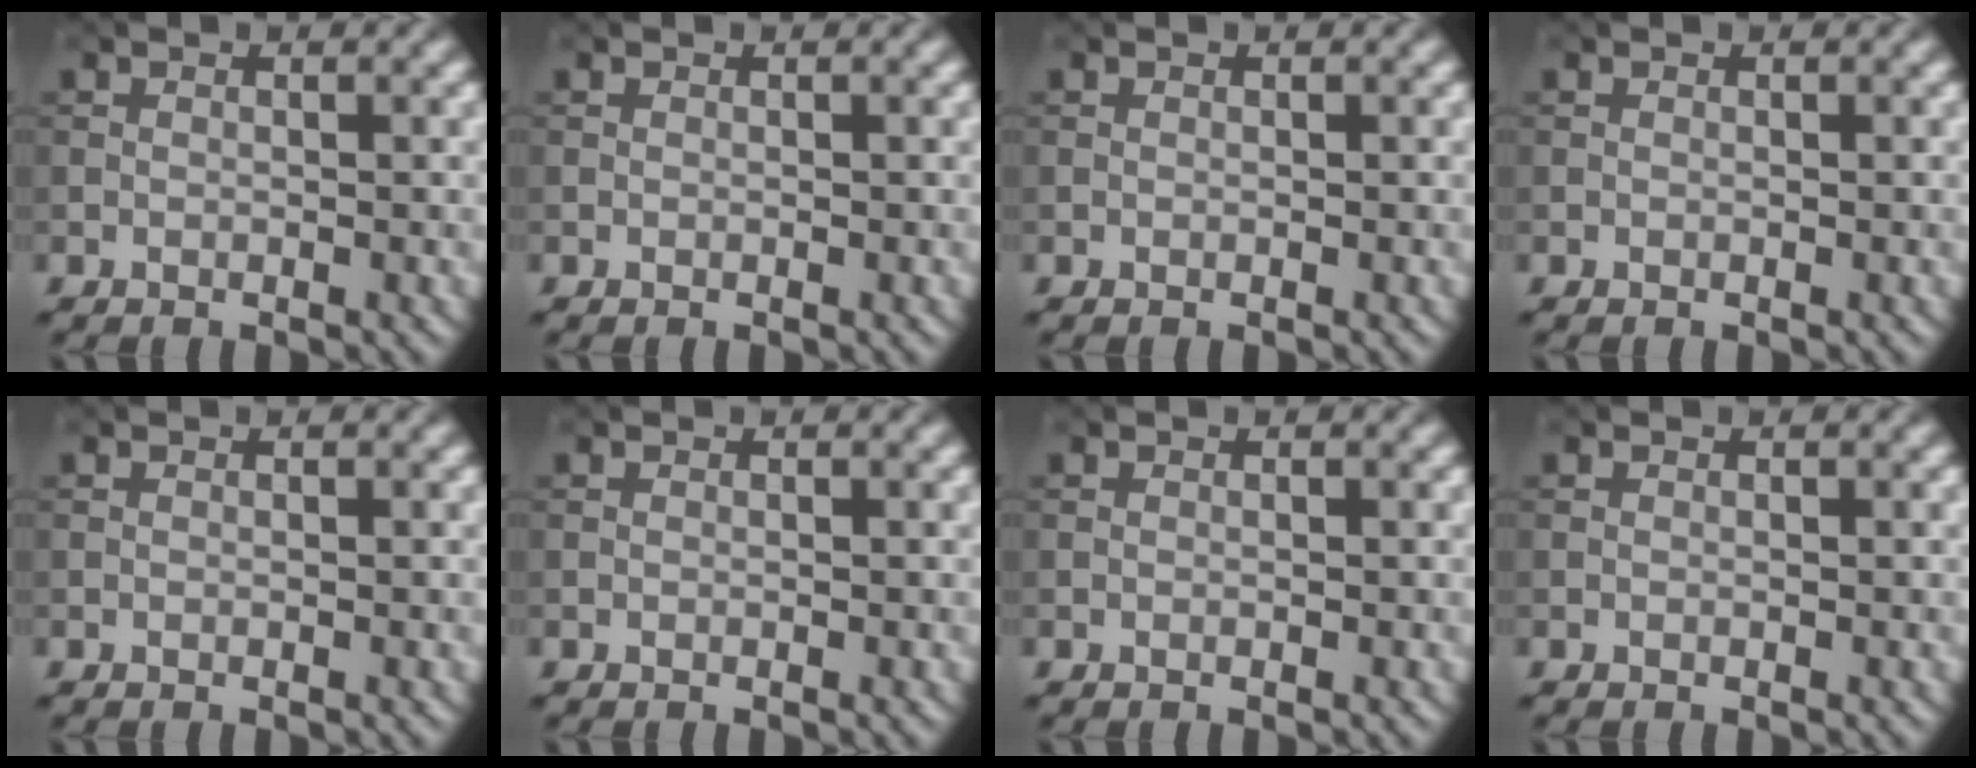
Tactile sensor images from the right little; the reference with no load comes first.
{"total": 0.0}
{"total": 0.0}
{"total": 0.0}
{"total": 0.0}
{"total": 0.0}
{"total": 0.0}
{"total": 0.0}